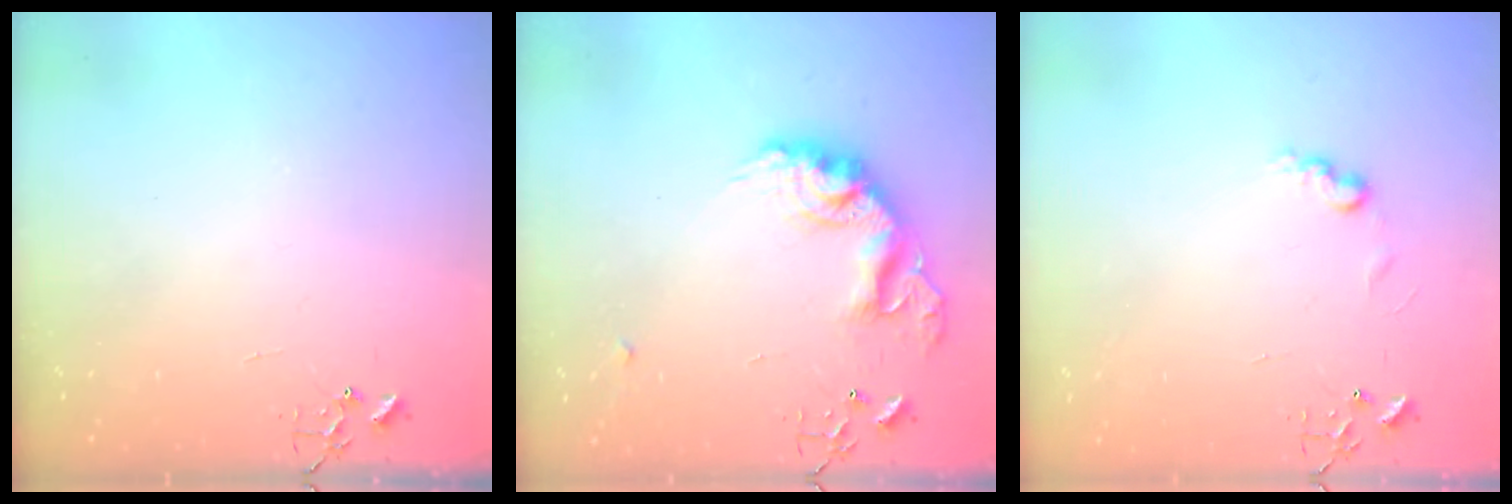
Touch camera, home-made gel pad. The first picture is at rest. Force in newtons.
{"total": 17.2, "press": 17.2, "slide": 1.2}
{"total": 6.6, "press": 6.5, "slide": 0.9}